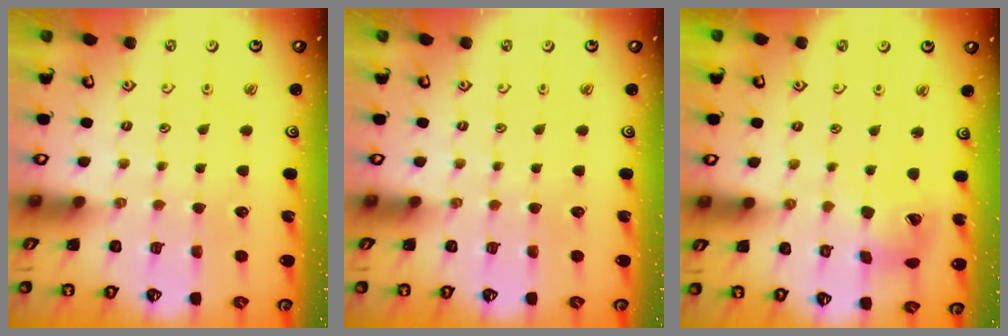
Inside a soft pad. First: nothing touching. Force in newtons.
{"total": 0.0}
{"total": 11.9, "press": 11.8, "slide": 1.4}